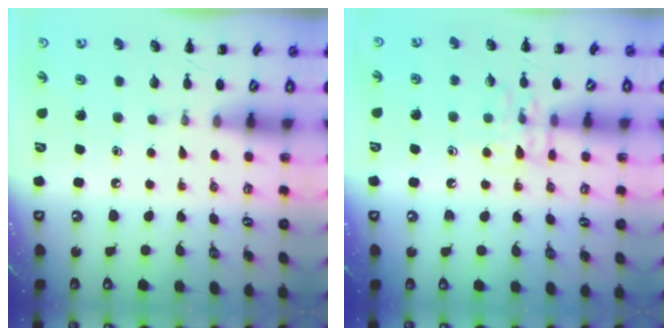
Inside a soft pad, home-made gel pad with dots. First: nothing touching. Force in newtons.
{"total": 9.4, "press": 9.4, "slide": 0.8}